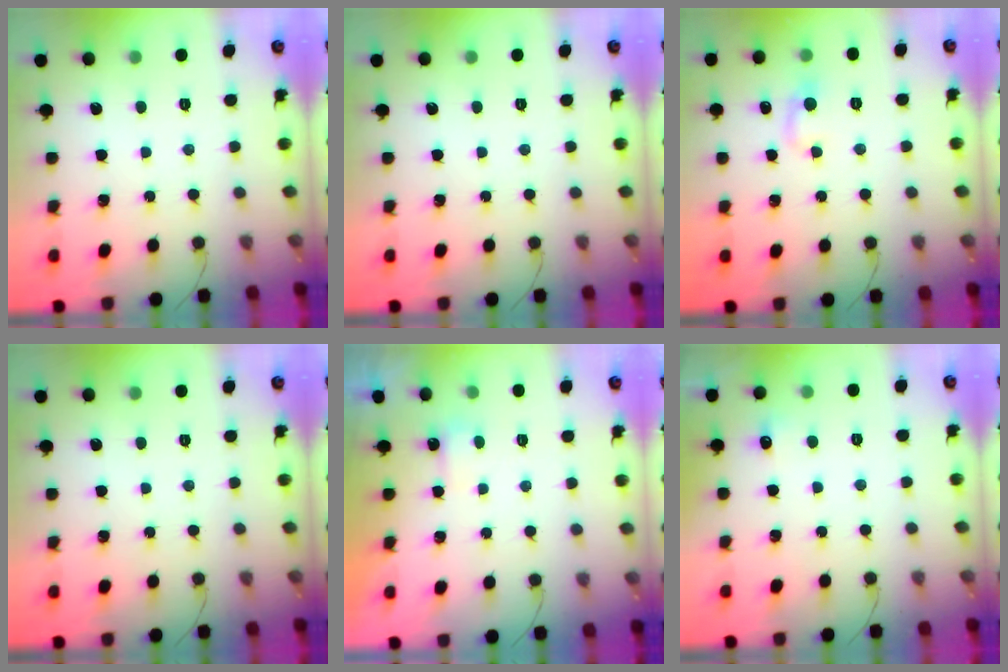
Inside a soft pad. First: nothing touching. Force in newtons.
{"total": 0.0}
{"total": 4.8, "press": 4.5, "slide": 1.5}
{"total": 0.0}
{"total": 2.8, "press": 2.7, "slide": 0.7}
{"total": 3.6, "press": 3.5, "slide": 0.9}